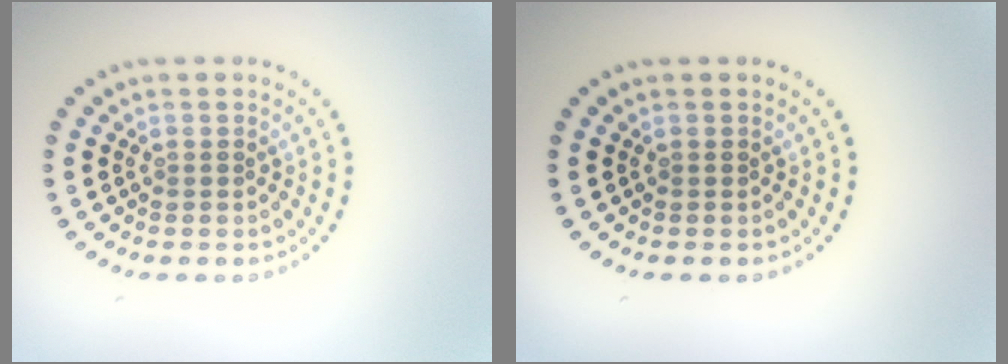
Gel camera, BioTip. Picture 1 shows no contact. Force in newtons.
{"total": 0.0}